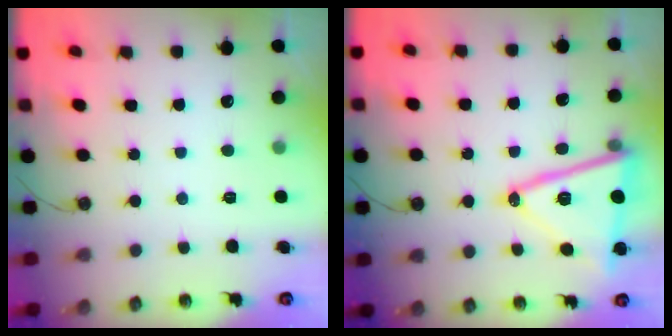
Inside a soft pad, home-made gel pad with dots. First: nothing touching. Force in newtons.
{"total": 17.7, "press": 17.6, "slide": 2.0}